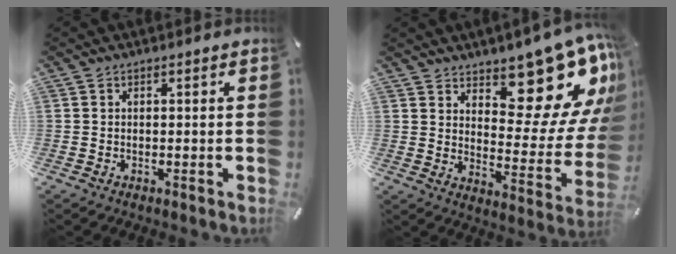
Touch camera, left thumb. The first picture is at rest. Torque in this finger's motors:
{"motor_torque": [2.54, 2.47, 1.61, -1.15, 0.13]}